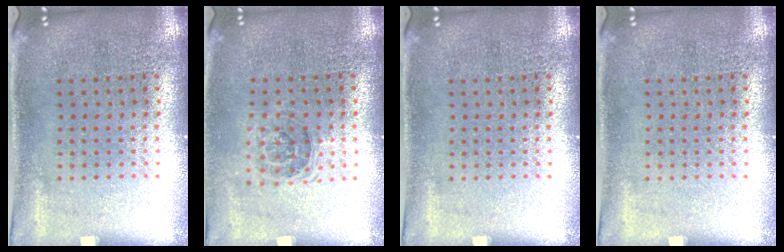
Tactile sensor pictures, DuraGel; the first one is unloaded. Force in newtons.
{"total": 1.1, "press": 1.0, "slide": 0.6}
{"total": 0.0}
{"total": 0.0}